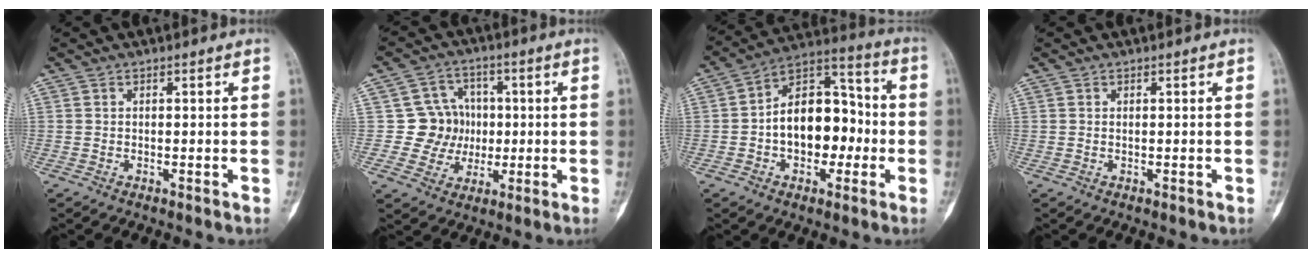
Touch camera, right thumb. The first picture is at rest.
{"total": 8.9, "force": [0.2, 8.6, 2.1], "torque": [0.017, 0.018, 0.003]}
{"total": 15.7, "force": [-1.9, 10.2, 11.8], "torque": [-0.146, 0.049, -0.035]}
{"total": 0.0}